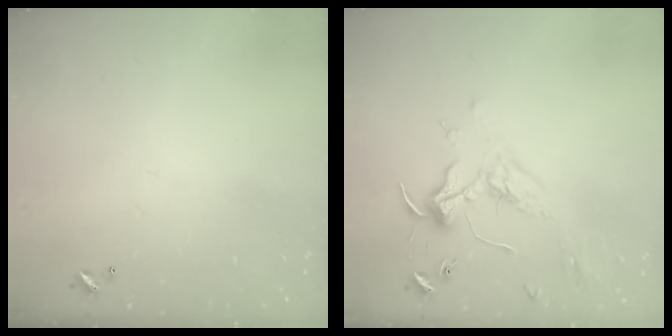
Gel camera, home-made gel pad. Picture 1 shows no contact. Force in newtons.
{"total": 1.8, "press": 1.6, "slide": 0.8}